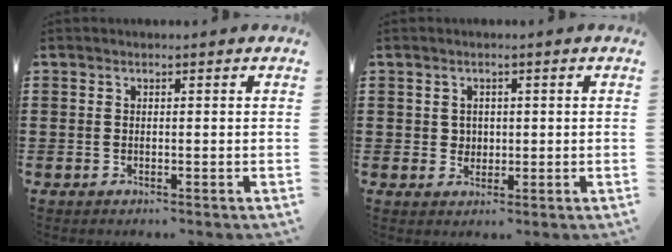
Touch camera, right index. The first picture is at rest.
{"total": 1.7, "force": [0.5, 1.5, 0.5], "torque": [-0.016, 0.007, 0.009]}